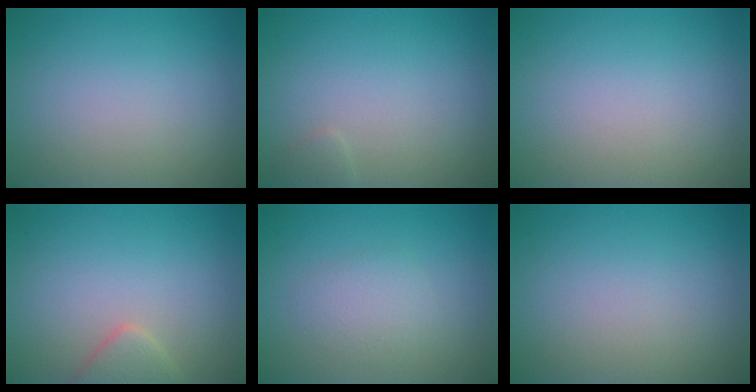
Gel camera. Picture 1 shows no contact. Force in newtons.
{"total": 0.7, "press": 0.7, "slide": 0.0}
{"total": 0.0}
{"total": 2.1, "press": 2.1, "slide": 0.2}
{"total": 1.9, "press": 1.9, "slide": 0.0}
{"total": 0.0}